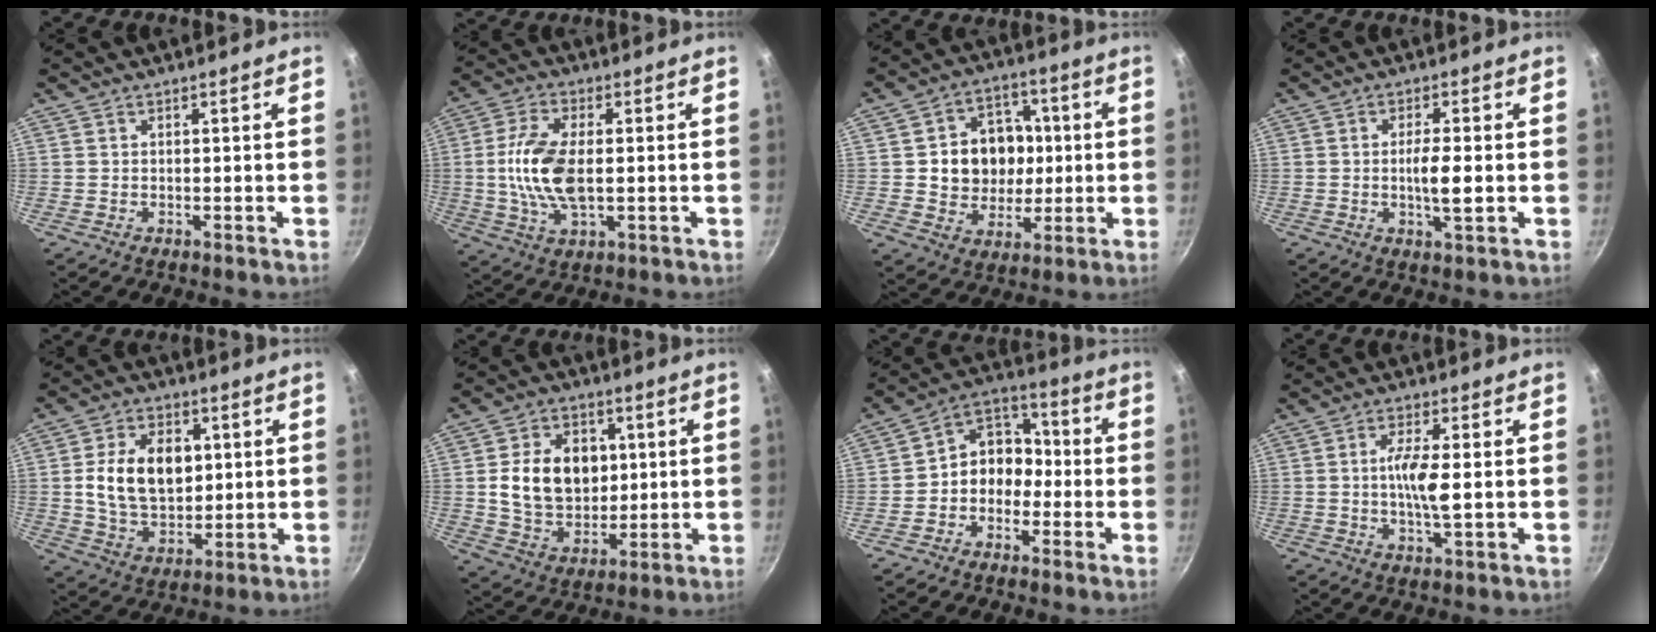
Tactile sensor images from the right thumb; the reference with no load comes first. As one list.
[{"total": 11.8, "force": [0.0, 5.9, 10.2], "torque": [-0.205, 0.007, -0.005]}, {"total": 13.6, "force": [0.8, 11.7, 7.0], "torque": [-0.074, 0.011, 0.017]}, {"total": 5.2, "force": [-0.5, 0.8, 5.1], "torque": [-0.096, -0.001, -0.010]}, {"total": 14.0, "force": [2.2, 9.5, 10.0], "torque": [-0.148, -0.006, 0.039]}, {"total": 14.6, "force": [2.0, 11.0, 9.4], "torque": [-0.131, -0.003, 0.037]}, {"total": 9.4, "force": [-2.2, 7.6, 5.0], "torque": [-0.032, 0.051, -0.059]}, {"total": 6.3, "force": [0.1, 1.2, 6.2], "torque": [-0.125, -0.001, 0.000]}]